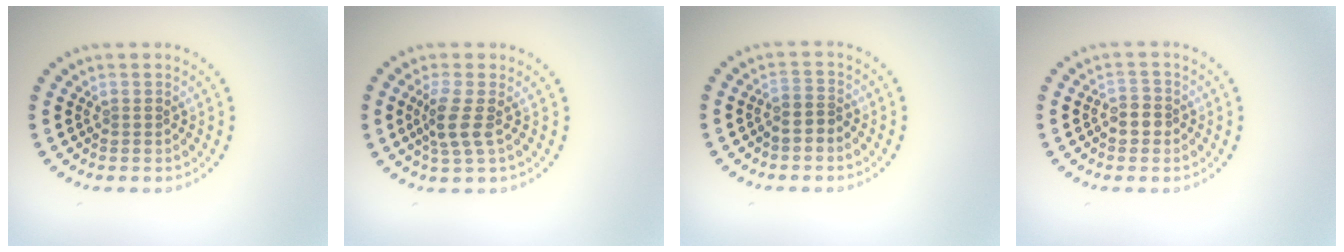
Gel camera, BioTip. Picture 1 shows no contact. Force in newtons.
{"total": 2.6, "press": 2.0, "slide": 1.7}
{"total": 1.5, "press": 1.3, "slide": 0.7}
{"total": 1.7, "press": 1.6, "slide": 0.5}